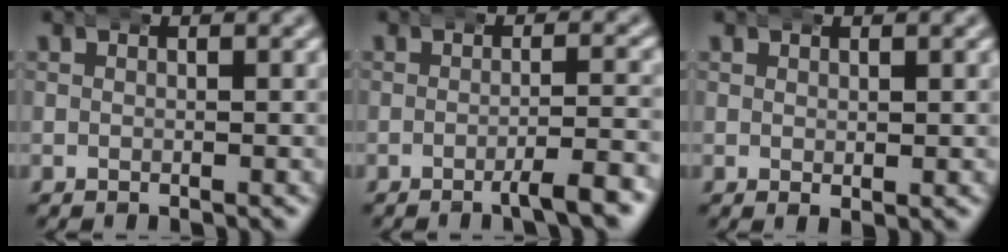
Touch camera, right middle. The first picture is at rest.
{"total": 2.9, "force": [-1.9, 0.0, 2.2], "torque": [-0.032, 0.002, -0.034]}
{"total": 0.7, "force": [0.4, 0.2, 0.6], "torque": [-0.006, -0.006, 0.011]}